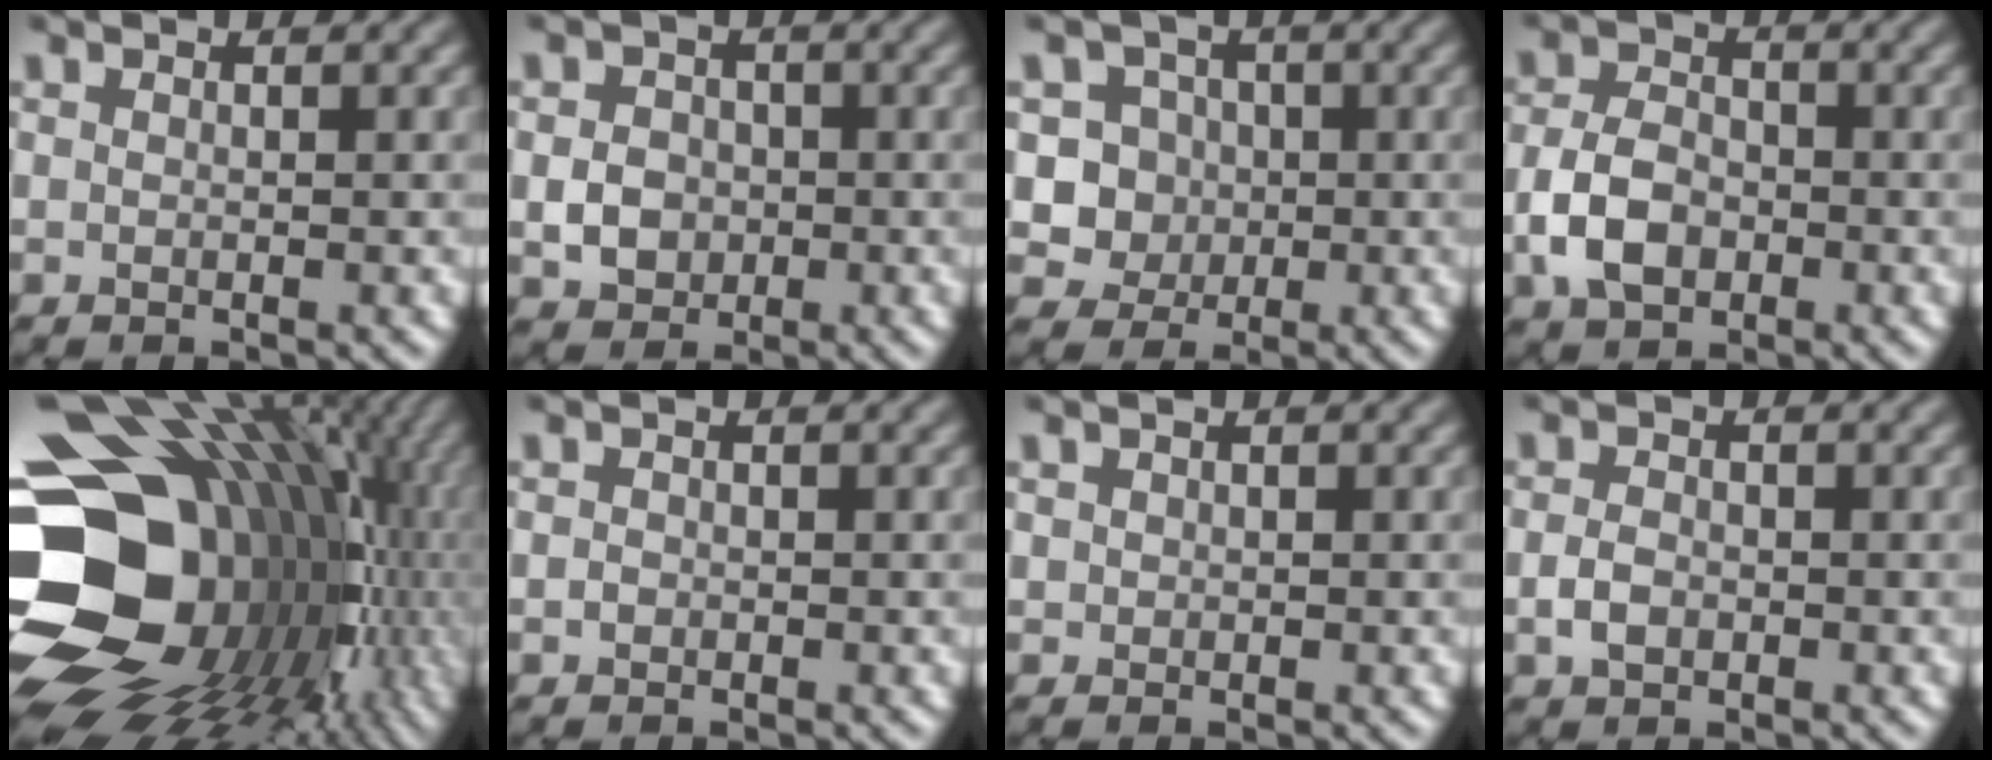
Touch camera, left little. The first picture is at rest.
{"total": 2.9, "force": [-0.4, 2.5, 1.4], "torque": [-0.022, -0.001, -0.012]}
{"total": 4.2, "force": [0.0, 4.0, 1.4], "torque": [-0.007, 0.006, -0.012]}
{"total": 4.5, "force": [-1.4, 3.1, 2.9], "torque": [-0.060, 0.001, -0.033]}
{"total": 19.7, "force": [-0.7, 15.7, 11.9], "torque": [-0.221, -0.004, 0.006]}
{"total": 0.5, "force": [-0.2, 0.5, 0.2], "torque": [-0.002, -0.002, -0.005]}
{"total": 0.6, "force": [0.2, 0.5, 0.1], "torque": [0.003, -0.003, 0.002]}
{"total": 1.8, "force": [-0.5, 1.3, 1.2], "torque": [-0.026, 0.000, -0.013]}